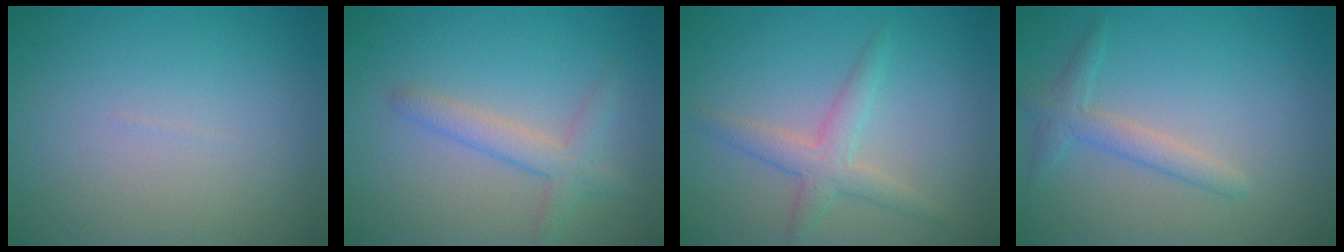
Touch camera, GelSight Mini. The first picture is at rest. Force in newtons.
{"total": 2.7, "press": 2.6, "slide": 0.1}
{"total": 2.8, "press": 2.8, "slide": 0.1}
{"total": 2.1, "press": 2.1, "slide": 0.1}